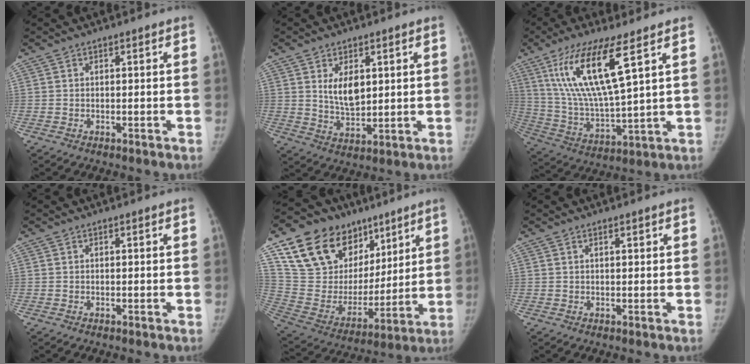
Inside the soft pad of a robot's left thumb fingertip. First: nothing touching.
{"total": 7.0, "force": [2.2, 3.9, 5.3], "torque": [-0.072, -0.020, 0.047]}
{"total": 17.4, "force": [8.1, 3.6, 15.0], "torque": [-0.301, -0.039, 0.162]}
{"total": 0.0}
{"total": 25.1, "force": [14.0, 16.7, 12.5], "torque": [-0.182, -0.013, 0.263]}
{"total": 0.9, "force": [0.6, 0.3, 0.7], "torque": [-0.009, -0.001, 0.010]}